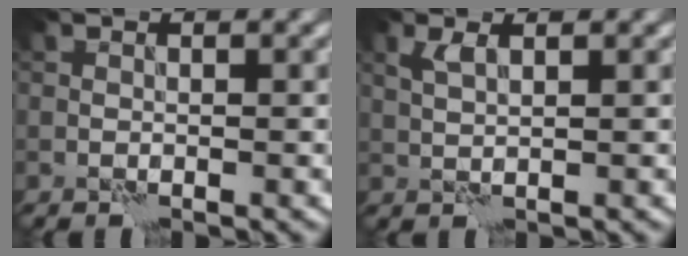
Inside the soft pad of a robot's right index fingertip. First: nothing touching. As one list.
[{"total": 1.6, "force": [0.9, 0.3, 1.3], "torque": [-0.034, 0.003, 0.018]}]